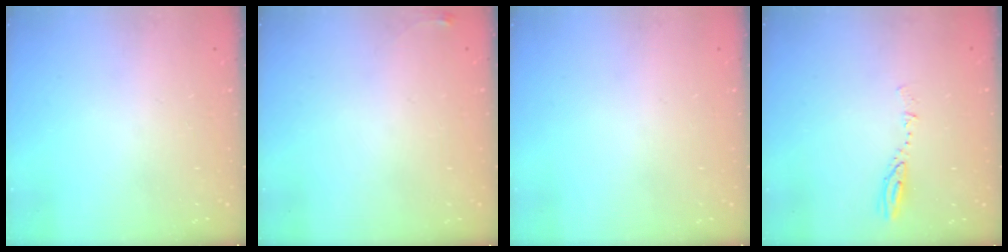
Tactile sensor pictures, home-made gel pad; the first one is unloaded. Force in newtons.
{"total": 3.4, "press": 3.4, "slide": 0.5}
{"total": 0.0}
{"total": 3.8, "press": 3.8, "slide": 0.4}